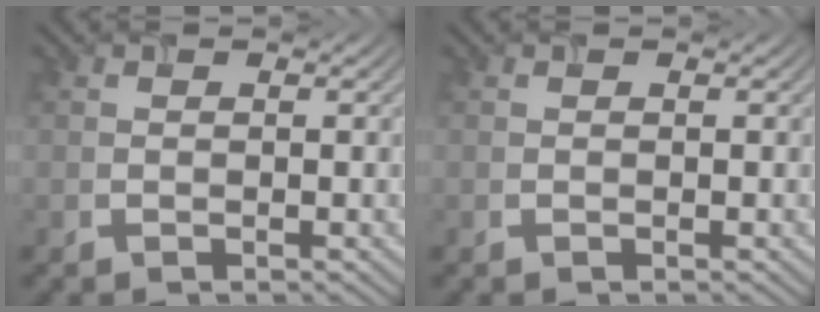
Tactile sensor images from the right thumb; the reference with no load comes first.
{"total": 0.0}